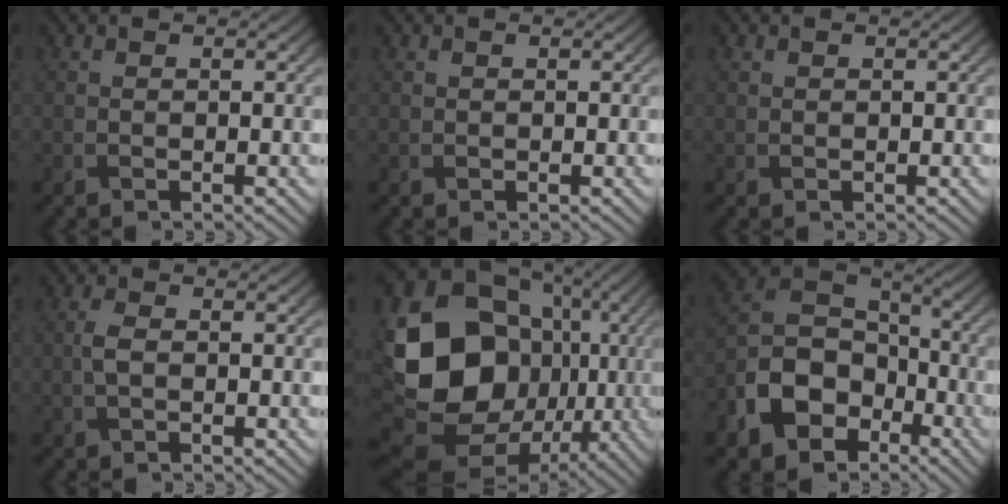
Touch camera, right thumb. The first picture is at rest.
{"total": 0.0}
{"total": 0.0}
{"total": 1.9, "force": [-0.2, 0.9, 1.6], "torque": [-0.041, 0.006, -0.007]}
{"total": 20.9, "force": [-0.1, 16.7, 12.5], "torque": [-0.269, -0.039, 0.026]}
{"total": 12.4, "force": [-5.9, 8.7, 6.7], "torque": [-0.160, -0.026, -0.119]}